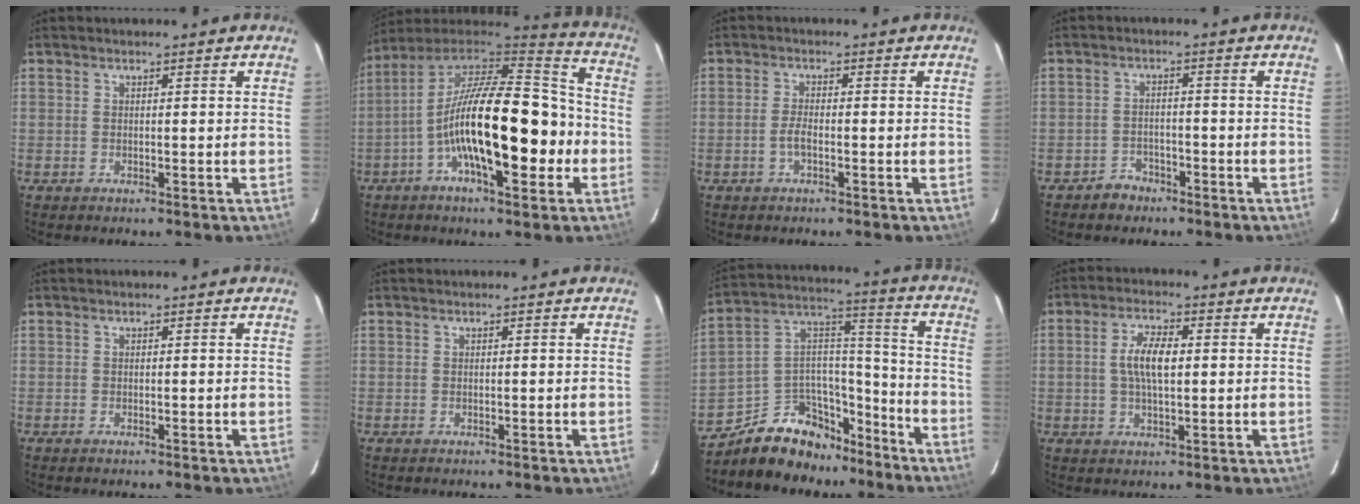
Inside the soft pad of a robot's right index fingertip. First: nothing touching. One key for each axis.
{"total": 23.7, "fx": -5.9, "fy": 8.4, "fz": 21.4, "tx": -0.370, "ty": -0.005, "tz": -0.109}
{"total": 2.2, "fx": -1.0, "fy": 0.6, "fz": 1.9, "tx": -0.043, "ty": 0.000, "tz": -0.021}
{"total": 3.7, "fx": -2.8, "fy": 2.4, "fz": 0.3, "tx": -0.014, "ty": 0.012, "tz": -0.045}
{"total": 0.0}
{"total": 0.0}
{"total": 16.1, "fx": -12.0, "fy": 9.2, "fz": 5.4, "tx": -0.110, "ty": 0.079, "tz": -0.184}
{"total": 6.4, "fx": 0.6, "fy": 2.6, "fz": 5.8, "tx": -0.112, "ty": 0.009, "tz": 0.012}